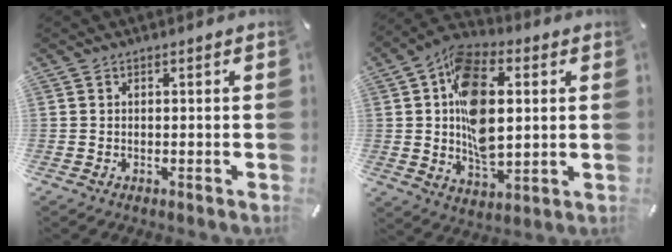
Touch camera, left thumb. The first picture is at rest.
{"total": 16.5, "force": [2.4, 10.4, 12.5], "torque": [-0.227, 0.002, 0.042]}